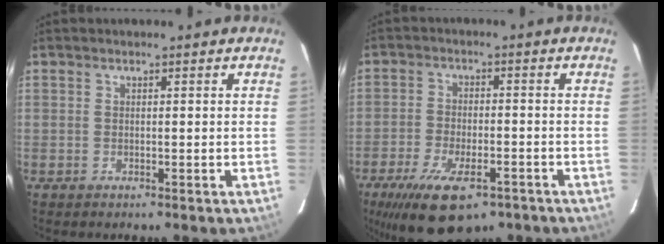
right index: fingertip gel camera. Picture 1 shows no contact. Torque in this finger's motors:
{"motor_torque": [1.34, -0.80, 0.61, 0.17]}